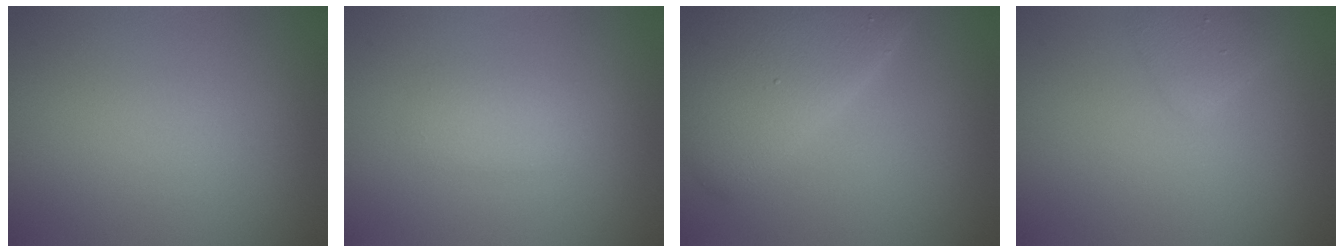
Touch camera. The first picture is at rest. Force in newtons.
{"total": 1.5, "press": 1.5, "slide": 0.1}
{"total": 7.1, "press": 7.1, "slide": 0.2}
{"total": 1.8, "press": 1.8, "slide": 0.1}